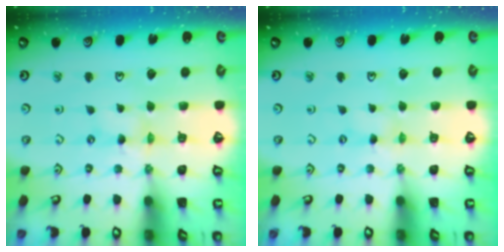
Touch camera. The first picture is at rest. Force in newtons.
{"total": 0.7, "press": 0.6, "slide": 0.1}